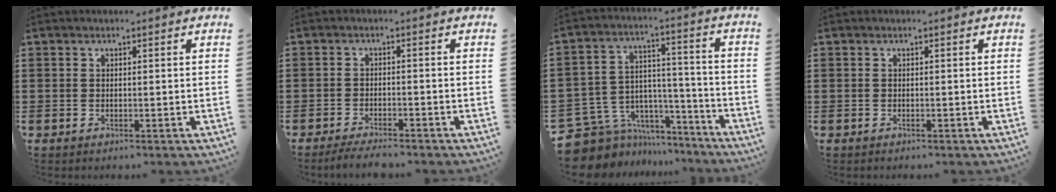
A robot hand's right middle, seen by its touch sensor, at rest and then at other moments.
{"total": 2.8, "force": [-2.7, 0.1, 0.9], "torque": [-0.016, 0.000, -0.052]}
{"total": 7.9, "force": [-6.2, 4.8, 1.1], "torque": [-0.054, 0.001, -0.117]}
{"total": 0.0}